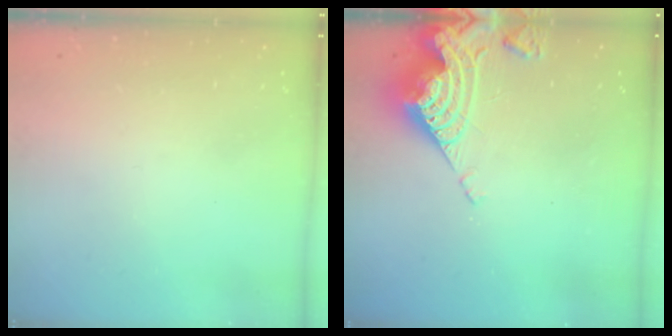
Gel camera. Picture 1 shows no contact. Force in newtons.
{"total": 12.1, "press": 12.1, "slide": 1.2}